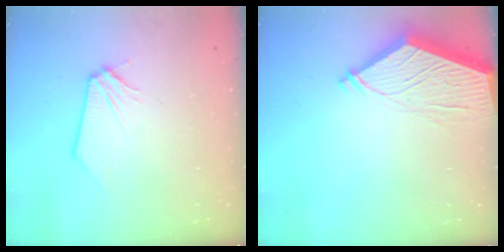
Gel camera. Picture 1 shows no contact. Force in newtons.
{"total": 6.6, "press": 6.5, "slide": 0.9}